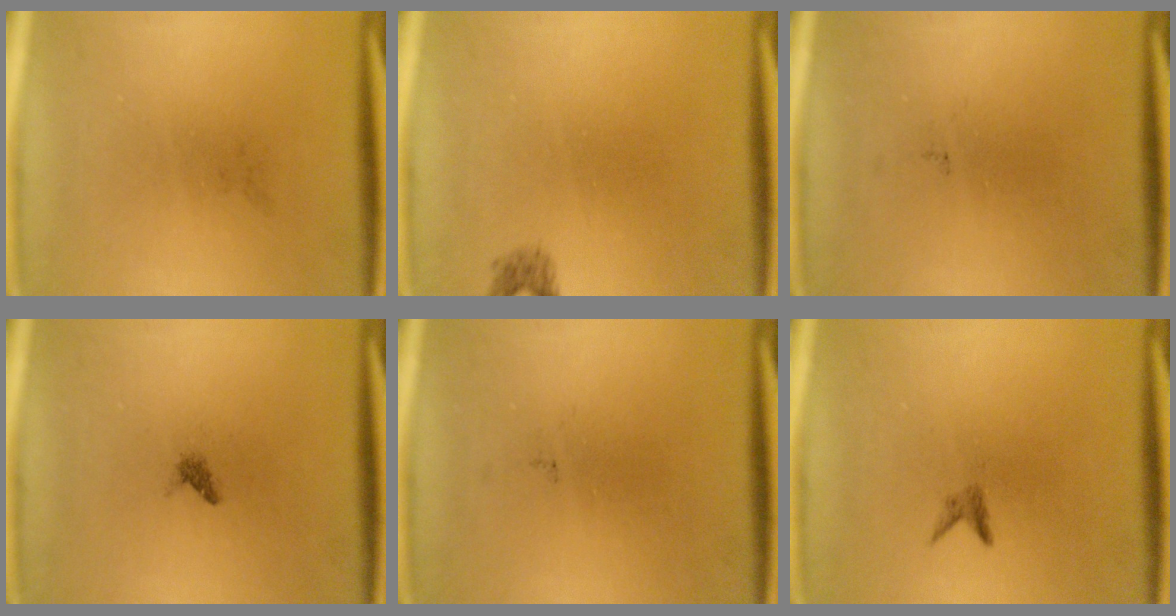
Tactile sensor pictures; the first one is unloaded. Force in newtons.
{"total": 1.0}
{"total": 0.0}
{"total": 0.7}
{"total": 0.0}
{"total": 0.8}